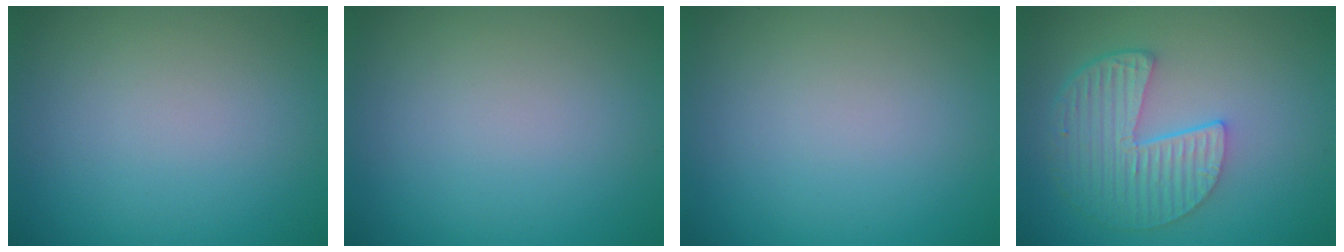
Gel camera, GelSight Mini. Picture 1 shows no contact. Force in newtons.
{"total": 0.0}
{"total": 0.0}
{"total": 5.7, "press": 4.3, "slide": 3.7}